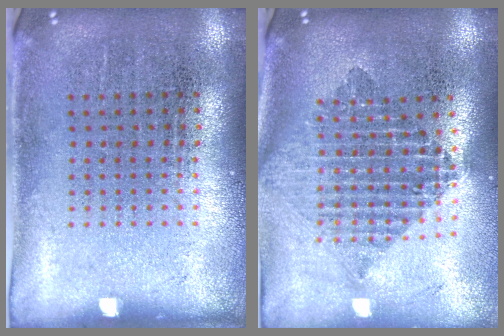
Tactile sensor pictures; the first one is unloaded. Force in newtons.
{"total": 2.1, "press": 1.7, "slide": 1.3}